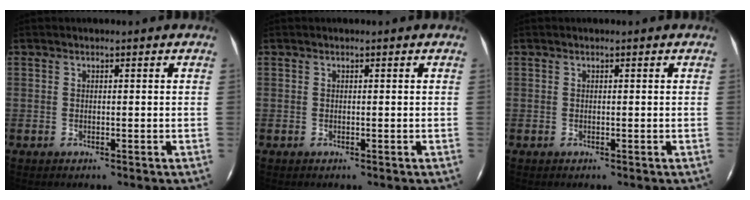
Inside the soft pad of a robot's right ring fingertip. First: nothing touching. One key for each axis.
{"total": 0.0}
{"total": 0.0}